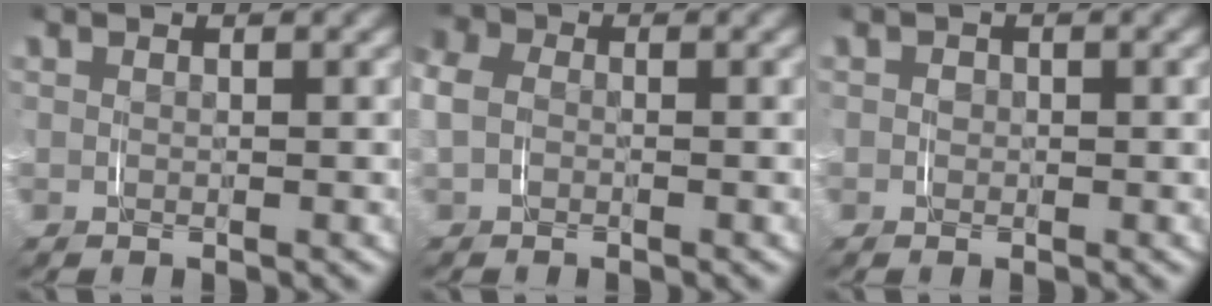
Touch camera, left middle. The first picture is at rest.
{"total": 4.1, "force": [-0.1, 3.6, 1.8], "torque": [-0.065, 0.002, -0.011]}
{"total": 0.8, "force": [-0.4, 0.6, 0.1], "torque": [-0.008, 0.000, -0.007]}